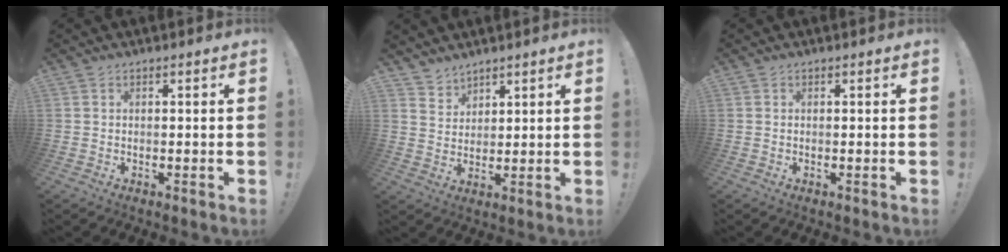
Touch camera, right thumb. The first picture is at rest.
{"total": 4.6, "force": [3.8, 2.4, -0.5], "torque": [0.011, -0.036, 0.073]}
{"total": 0.0}